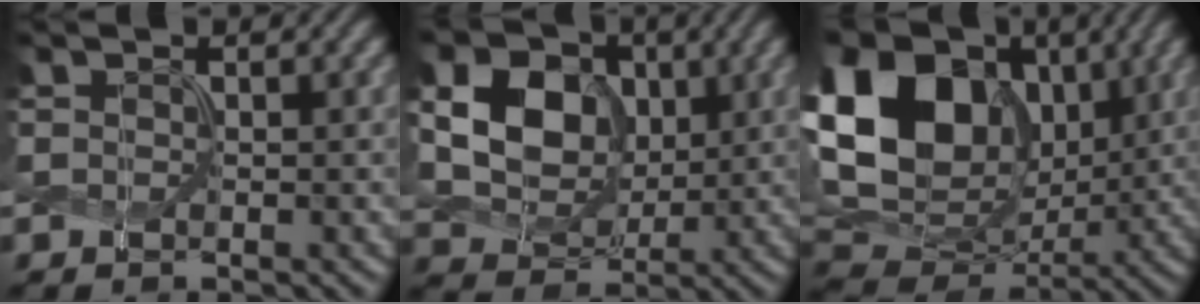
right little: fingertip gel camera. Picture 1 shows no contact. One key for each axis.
{"total": 8.6, "fx": 1.2, "fy": 6.8, "fz": 5.2, "tx": -0.132, "ty": 0.010, "tz": 0.020}
{"total": 17.0, "fx": 4.3, "fy": 12.3, "fz": 10.9, "tx": -0.216, "ty": 0.047, "tz": 0.081}